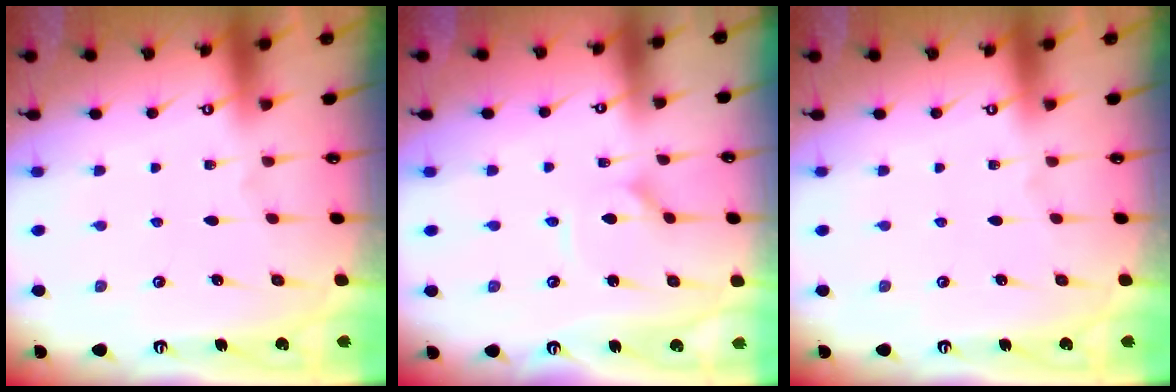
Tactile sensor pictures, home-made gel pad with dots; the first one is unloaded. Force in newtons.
{"total": 1.9, "press": 1.9, "slide": 0.2}
{"total": 0.0}